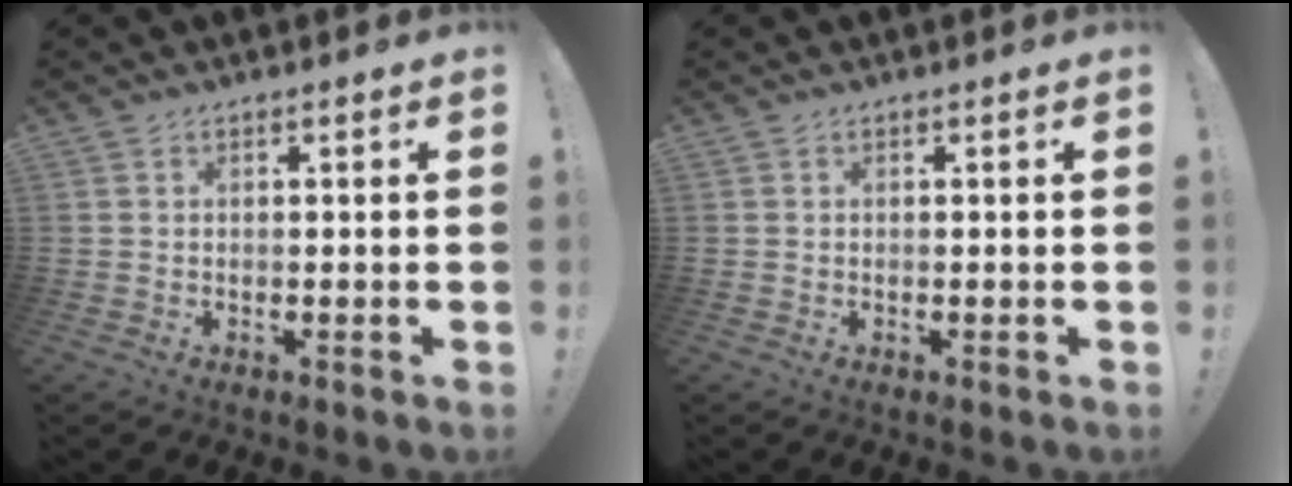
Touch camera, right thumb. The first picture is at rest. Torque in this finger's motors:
{"motor_torque": [-0.01, 0.00, 0.01, -0.04, 0.02]}